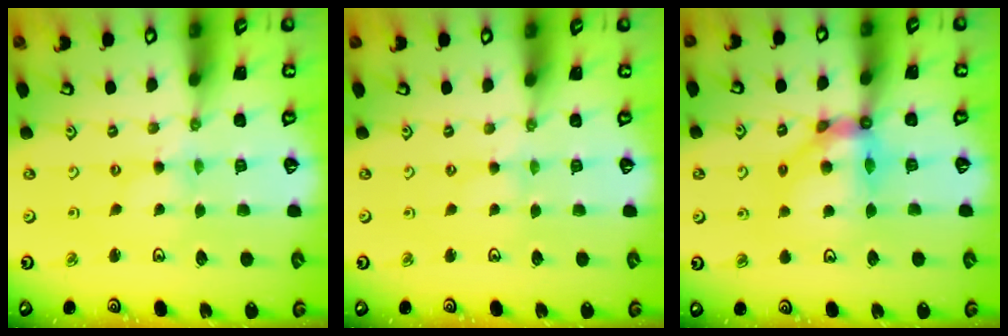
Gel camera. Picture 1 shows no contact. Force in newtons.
{"total": 1.4, "press": 1.4, "slide": 0.4}
{"total": 11.1, "press": 10.9, "slide": 2.0}